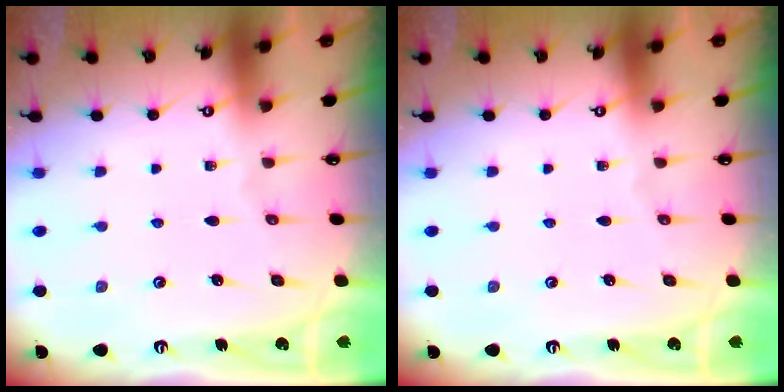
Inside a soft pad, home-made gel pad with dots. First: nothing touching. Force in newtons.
{"total": 0.0}